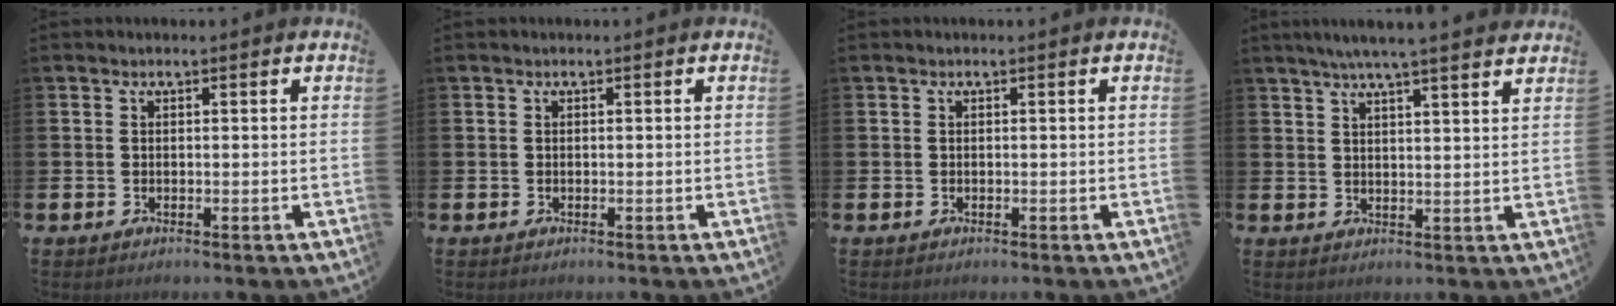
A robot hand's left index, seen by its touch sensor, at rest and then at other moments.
{"total": 0.0}
{"total": 0.0}
{"total": 5.5, "force": [5.1, -0.4, 2.1], "torque": [-0.051, -0.017, 0.089]}